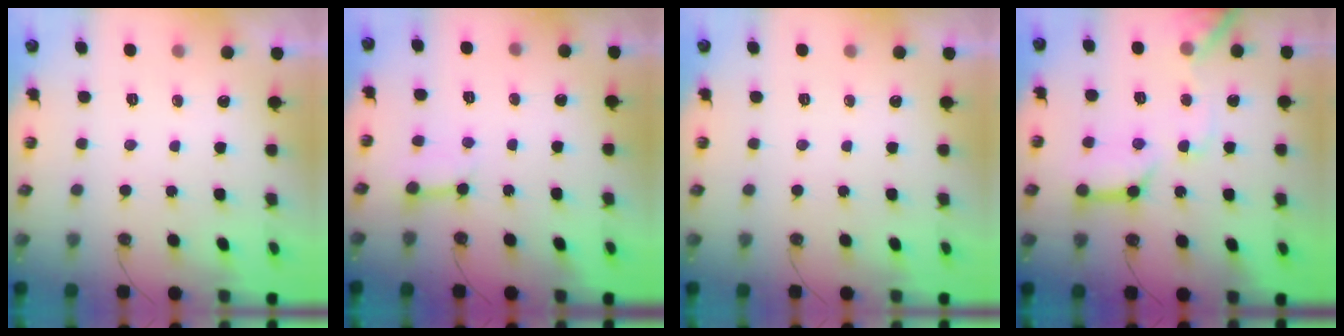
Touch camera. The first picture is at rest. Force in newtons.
{"total": 3.5, "press": 3.5, "slide": 0.4}
{"total": 0.0}
{"total": 14.6, "press": 14.5, "slide": 1.6}